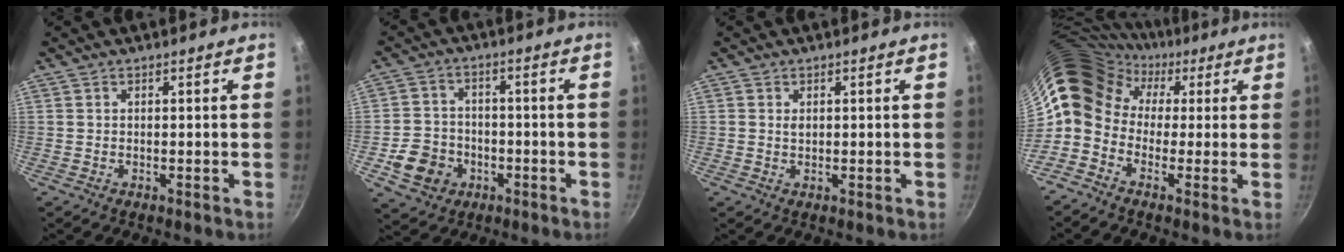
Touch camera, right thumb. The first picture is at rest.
{"total": 9.4, "force": [-3.2, 8.0, 3.9], "torque": [-0.051, 0.030, -0.054]}
{"total": 1.3, "force": [0.3, 0.9, 0.9], "torque": [-0.014, -0.001, 0.004]}
{"total": 12.4, "force": [1.0, 10.6, 6.3], "torque": [-0.095, 0.045, -0.010]}